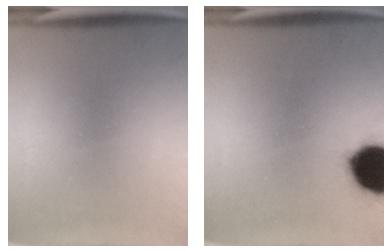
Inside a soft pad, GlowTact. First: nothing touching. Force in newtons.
{"total": 17.8}